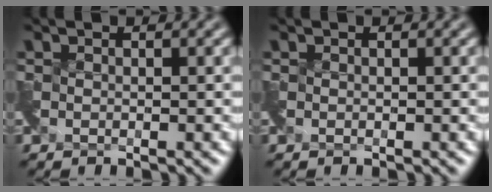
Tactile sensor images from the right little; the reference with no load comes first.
{"total": 0.0}